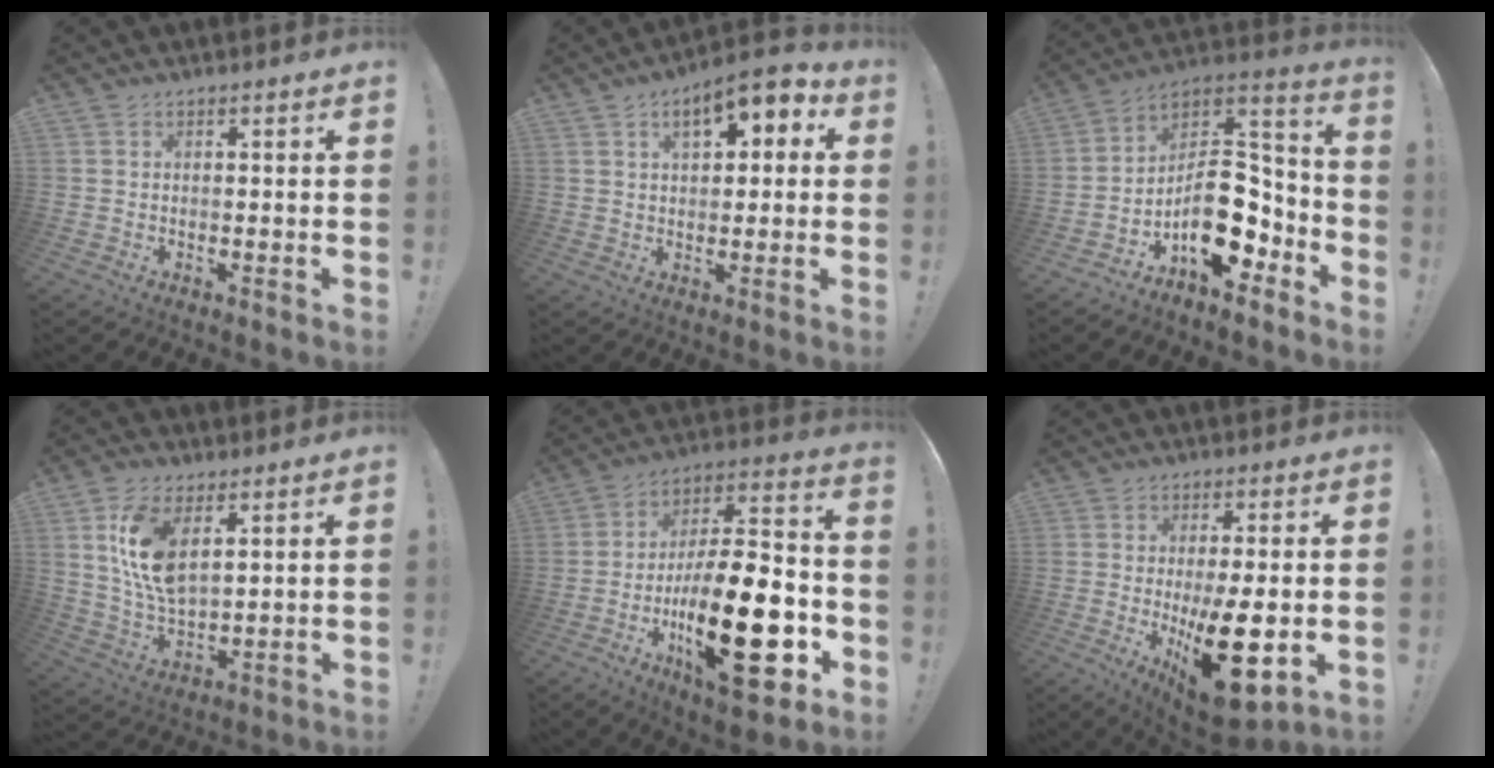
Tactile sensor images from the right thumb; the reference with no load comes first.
{"total": 9.1, "force": [3.5, 4.6, 7.0], "torque": [-0.097, -0.008, 0.058]}
{"total": 17.5, "force": [-5.9, 10.9, 12.4], "torque": [-0.172, 0.028, -0.084]}
{"total": 12.2, "force": [5.4, 5.9, 9.2], "torque": [-0.182, -0.023, 0.096]}
{"total": 29.3, "force": [-8.9, 11.2, 25.6], "torque": [-0.440, 0.045, -0.136]}
{"total": 17.1, "force": [-2.9, 6.2, 15.7], "torque": [-0.243, -0.010, -0.029]}